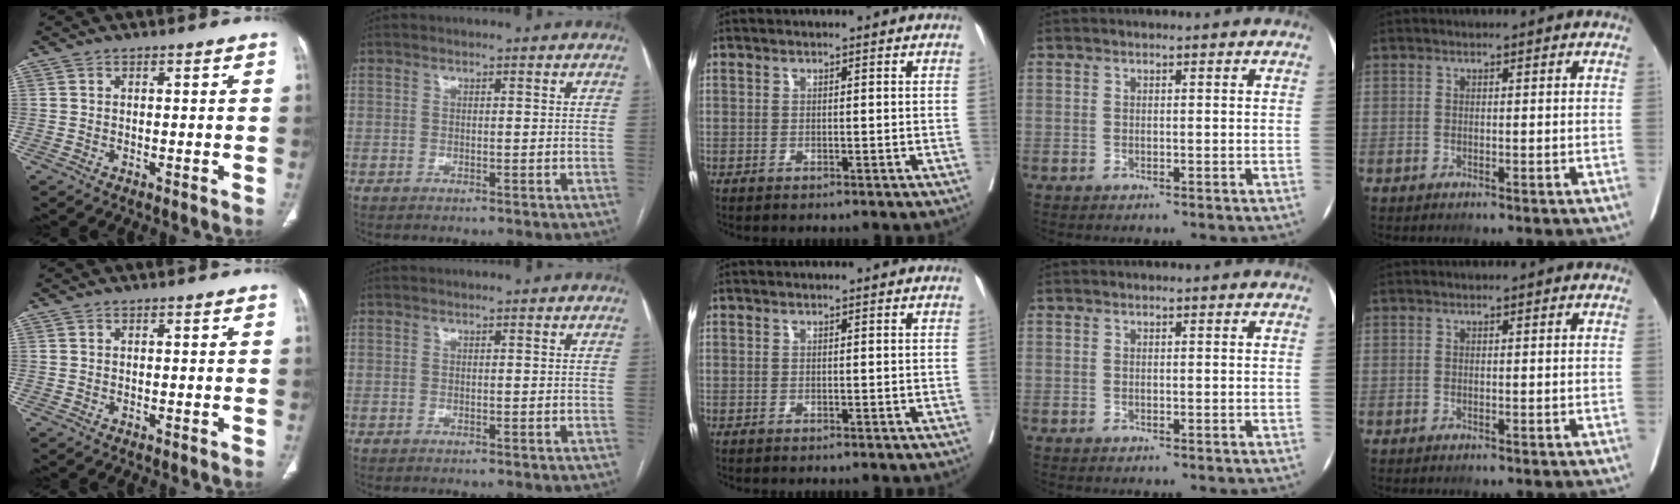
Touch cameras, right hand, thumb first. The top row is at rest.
{}